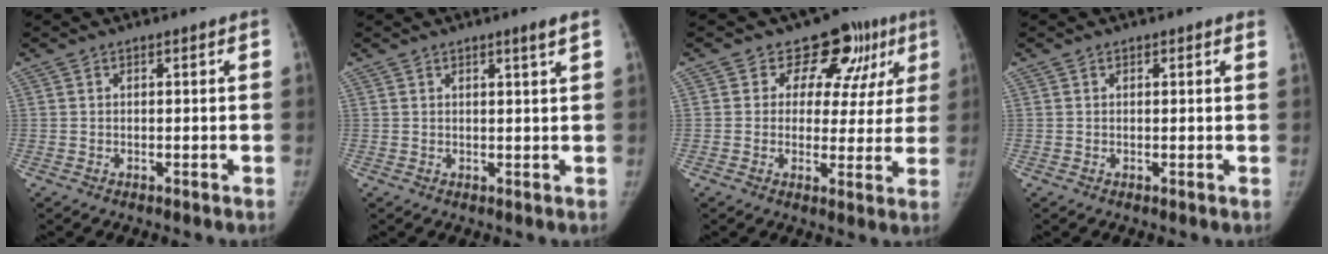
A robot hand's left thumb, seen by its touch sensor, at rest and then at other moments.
{"total": 1.8, "force": [1.3, -0.3, 1.2], "torque": [-0.017, -0.012, 0.020]}
{"total": 11.6, "force": [6.4, 8.2, 5.1], "torque": [-0.004, -0.014, 0.068]}
{"total": 0.9, "force": [0.7, 0.6, 0.1], "torque": [0.011, -0.004, 0.003]}